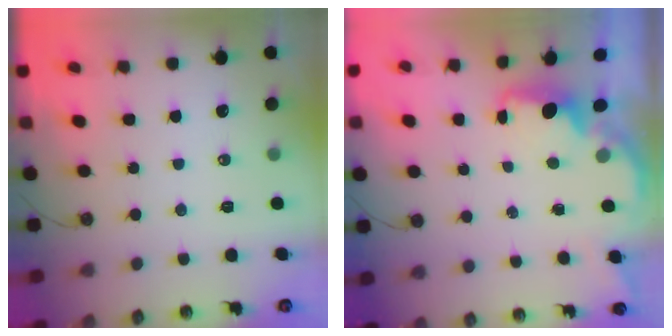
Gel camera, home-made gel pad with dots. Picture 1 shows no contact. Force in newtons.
{"total": 1.9, "press": 1.8, "slide": 0.6}